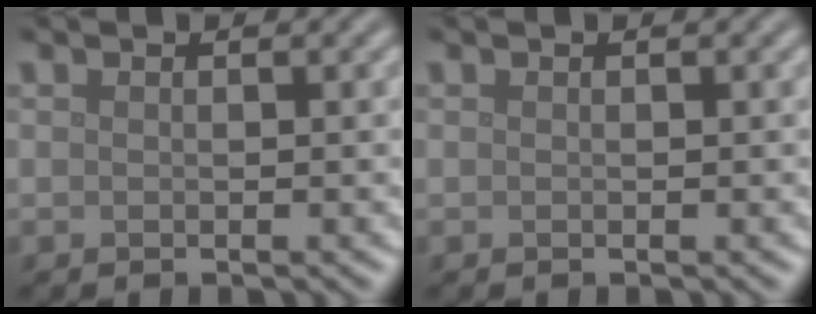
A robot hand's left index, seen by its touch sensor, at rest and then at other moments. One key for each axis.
{"total": 0.0}